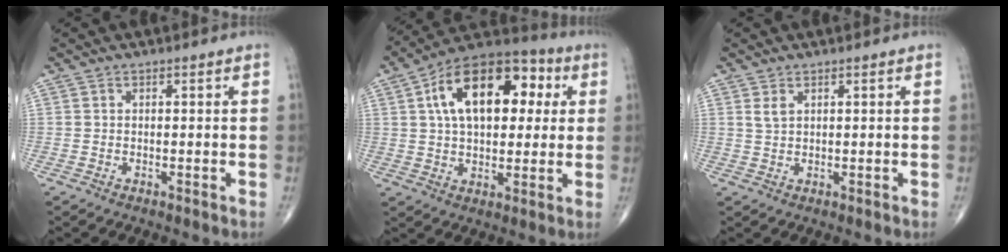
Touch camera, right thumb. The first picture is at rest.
{"total": 20.0, "force": [5.1, 11.5, 15.6], "torque": [-0.213, 0.022, 0.071]}
{"total": 1.6, "force": [0.9, 0.8, 1.1], "torque": [-0.022, 0.001, 0.024]}